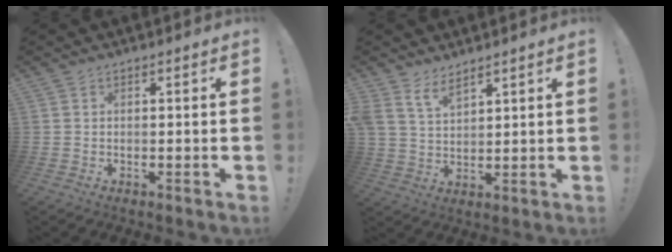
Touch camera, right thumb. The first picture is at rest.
{"total": 6.1, "force": [4.9, 2.4, 2.8], "torque": [-0.066, -0.019, 0.094]}